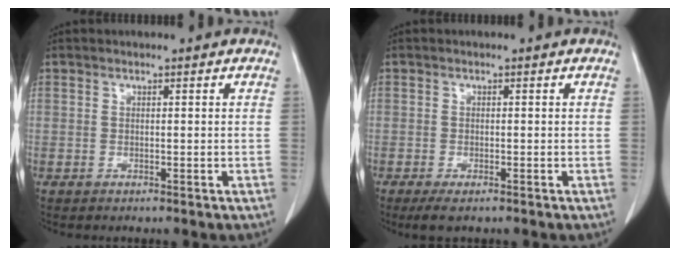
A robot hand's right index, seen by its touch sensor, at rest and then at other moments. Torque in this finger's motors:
{"motor_torque": [0.04, -0.01, 0.00, 0.01]}